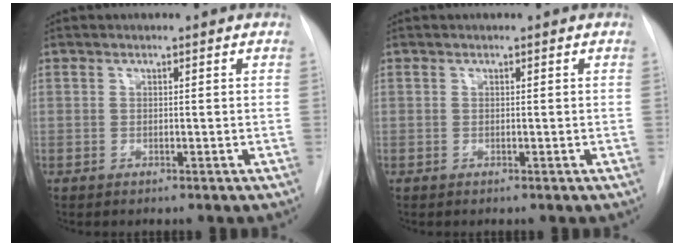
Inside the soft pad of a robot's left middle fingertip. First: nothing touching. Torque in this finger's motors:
{"motor_torque": [0.04, -0.04, -0.01, 0.01]}